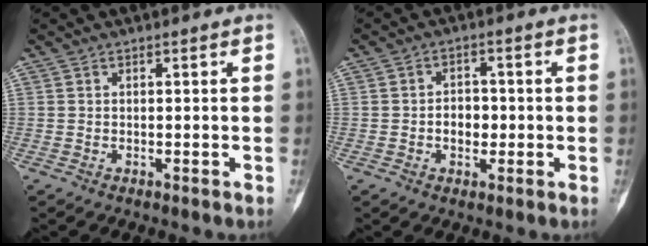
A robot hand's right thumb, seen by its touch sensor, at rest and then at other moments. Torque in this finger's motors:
{"motor_torque": [0.77, 0.67, 0.08, -0.20, 0.08]}